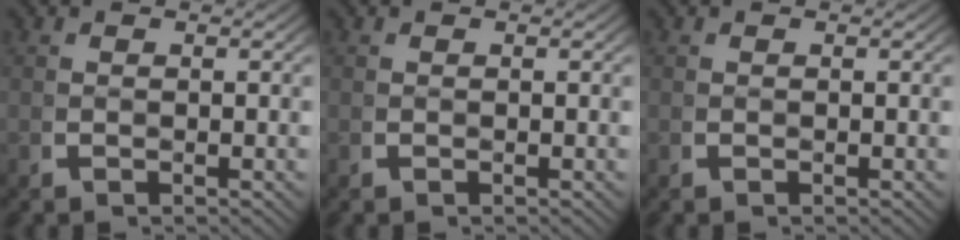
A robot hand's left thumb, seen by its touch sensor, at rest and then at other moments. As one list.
[{"total": 0.0}, {"total": 0.0}]